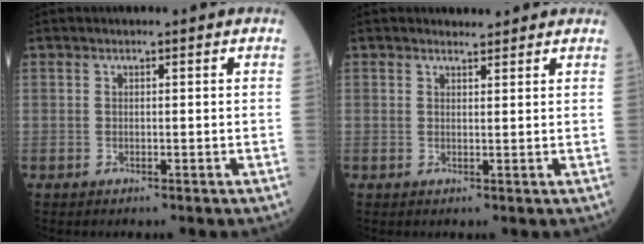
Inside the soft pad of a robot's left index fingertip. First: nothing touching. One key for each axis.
{"total": 1.8, "fx": 1.7, "fy": 0.7, "fz": 0.0, "tx": 0.000, "ty": 0.006, "tz": 0.023}